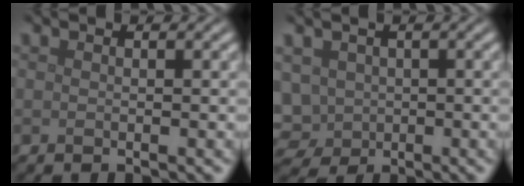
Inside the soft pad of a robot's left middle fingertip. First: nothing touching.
{"total": 4.3, "force": [-0.4, 3.8, 1.9], "torque": [-0.053, 0.003, -0.002]}